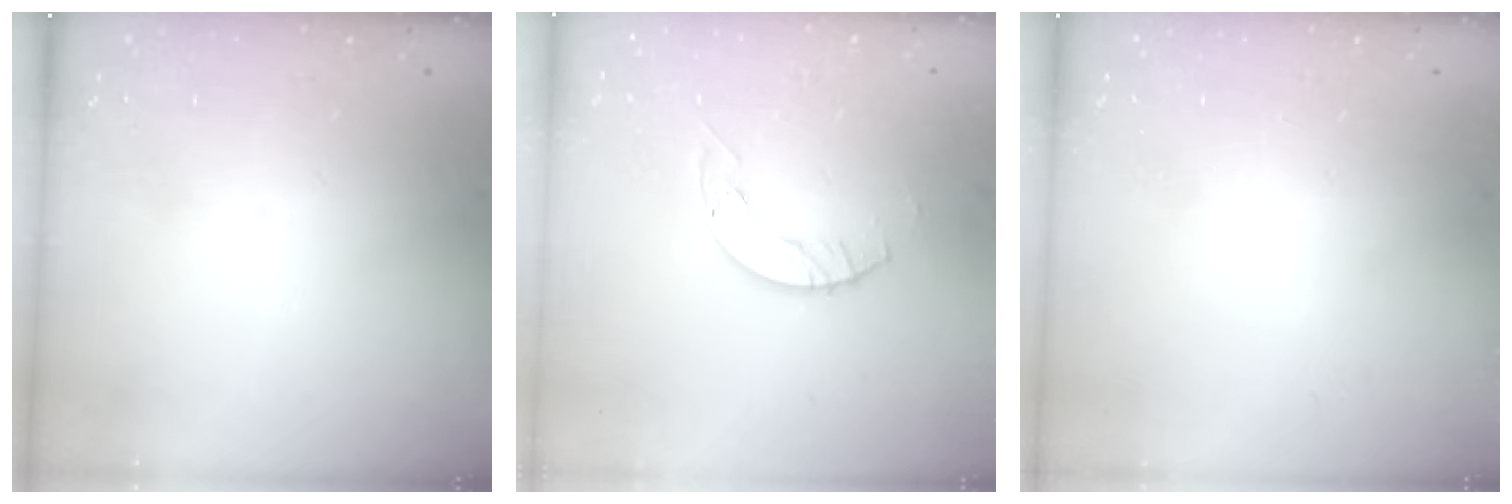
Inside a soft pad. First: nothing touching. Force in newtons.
{"total": 2.1, "press": 2.1, "slide": 0.3}
{"total": 0.0}